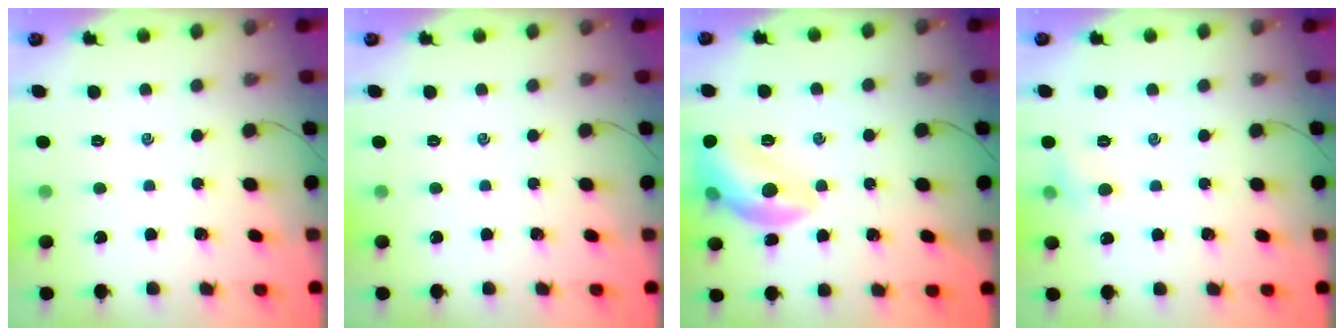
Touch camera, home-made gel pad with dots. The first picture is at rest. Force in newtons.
{"total": 0.0}
{"total": 12.5, "press": 12.4, "slide": 0.9}
{"total": 5.3, "press": 5.1, "slide": 1.5}